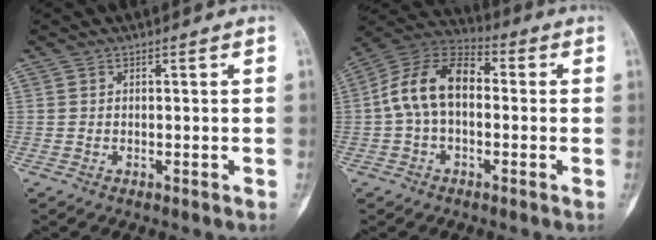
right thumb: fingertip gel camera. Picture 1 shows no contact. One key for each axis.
{"total": 12.8, "fx": 0.0, "fy": 8.0, "fz": 10.0, "tx": -0.173, "ty": 0.038, "tz": -0.014}